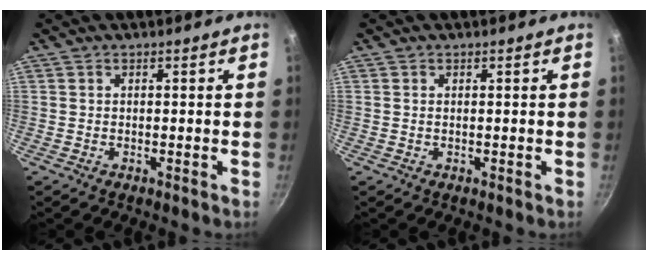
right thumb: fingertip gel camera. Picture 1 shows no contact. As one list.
[{"total": 0.0}]